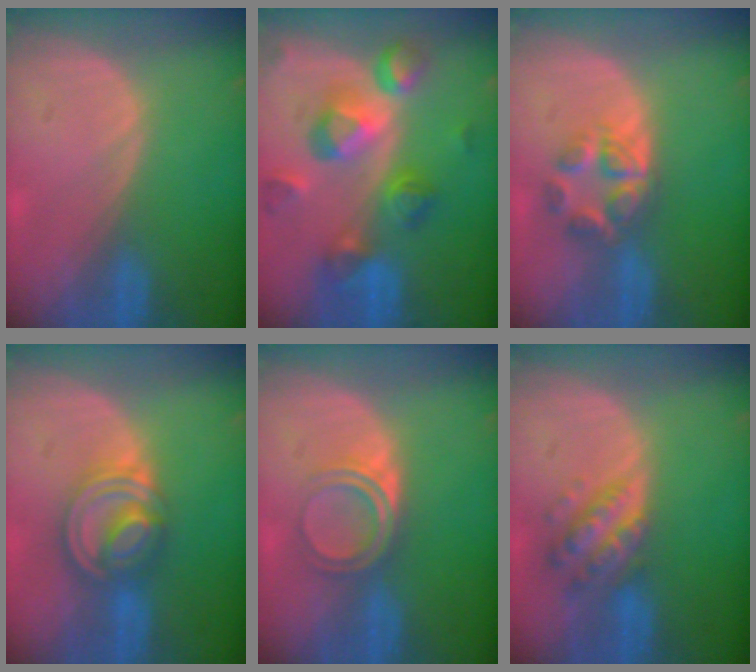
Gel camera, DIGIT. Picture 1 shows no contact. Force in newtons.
{"total": 10.5, "press": 9.4, "slide": 4.7}
{"total": 5.8, "press": 5.4, "slide": 2.2}
{"total": 8.1, "press": 6.9, "slide": 4.3}
{"total": 4.9, "press": 4.2, "slide": 2.5}
{"total": 6.4, "press": 5.7, "slide": 2.9}